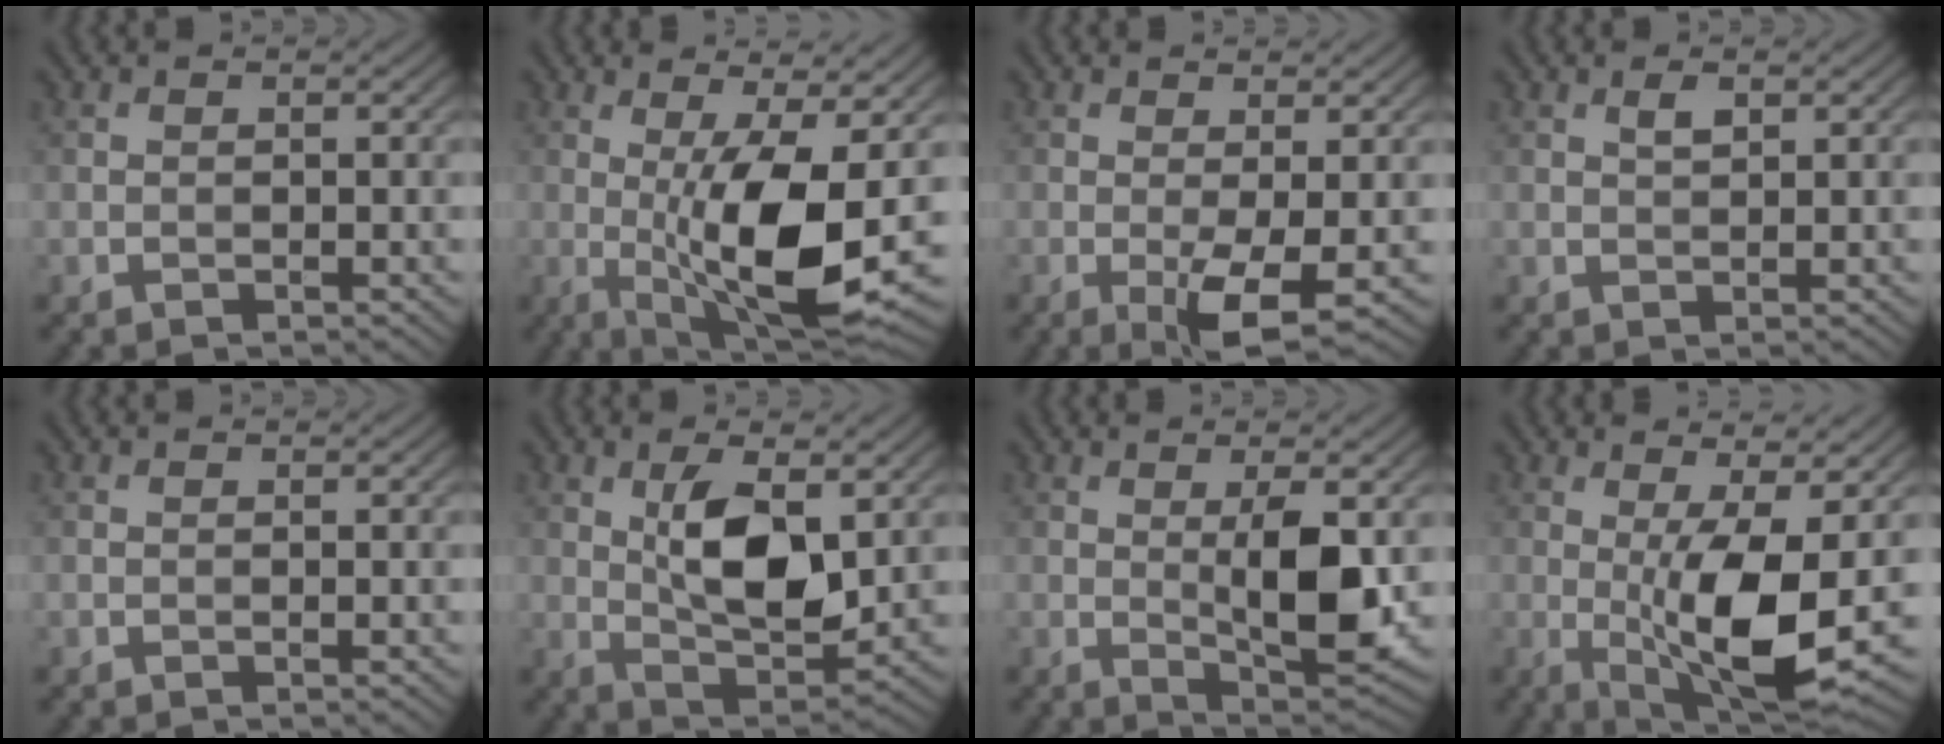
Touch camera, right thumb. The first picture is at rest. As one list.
[{"total": 12.7, "force": [-1.0, 3.5, 12.2], "torque": [-0.214, -0.012, -0.010]}, {"total": 4.8, "force": [-1.1, 0.9, 4.6], "torque": [-0.086, -0.002, -0.019]}, {"total": 1.5, "force": [0.8, 0.6, 1.1], "torque": [-0.024, 0.000, 0.016]}, {"total": 0.0}, {"total": 8.9, "force": [2.0, 3.9, 7.7], "torque": [-0.146, -0.005, 0.038]}, {"total": 7.6, "force": [0.5, 2.2, 7.3], "torque": [-0.126, -0.003, 0.013]}, {"total": 10.9, "force": [-0.9, 3.0, 10.5], "torque": [-0.189, -0.009, -0.011]}]